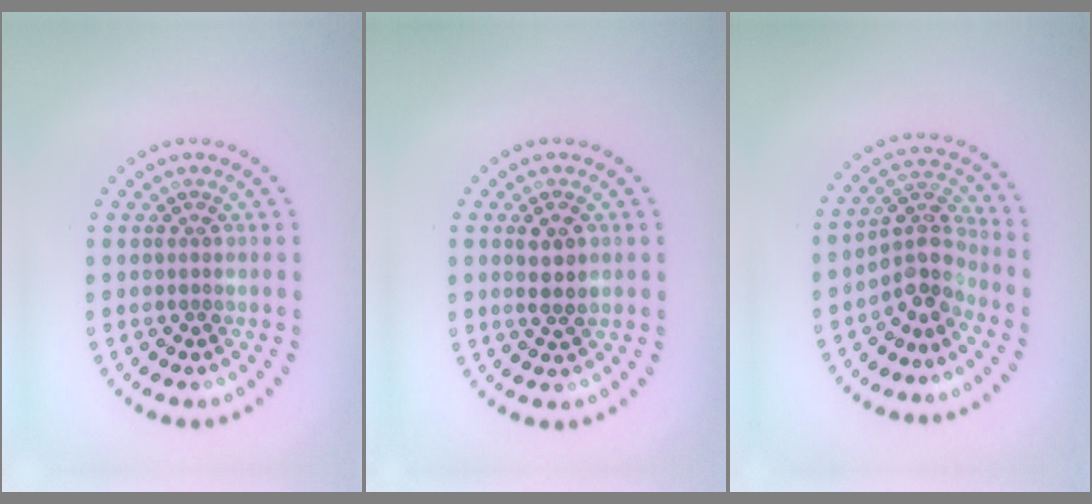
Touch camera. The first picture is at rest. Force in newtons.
{"total": 2.3, "press": 2.2, "slide": 0.6}
{"total": 3.6, "press": 2.6, "slide": 2.5}